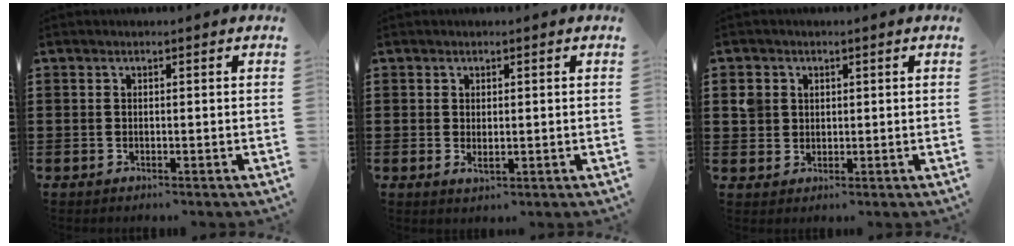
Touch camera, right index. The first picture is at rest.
{"total": 1.3, "force": [0.2, 0.6, 1.1], "torque": [-0.022, 0.001, 0.004]}
{"total": 2.9, "force": [1.0, 2.6, 0.9], "torque": [-0.028, 0.013, 0.018]}